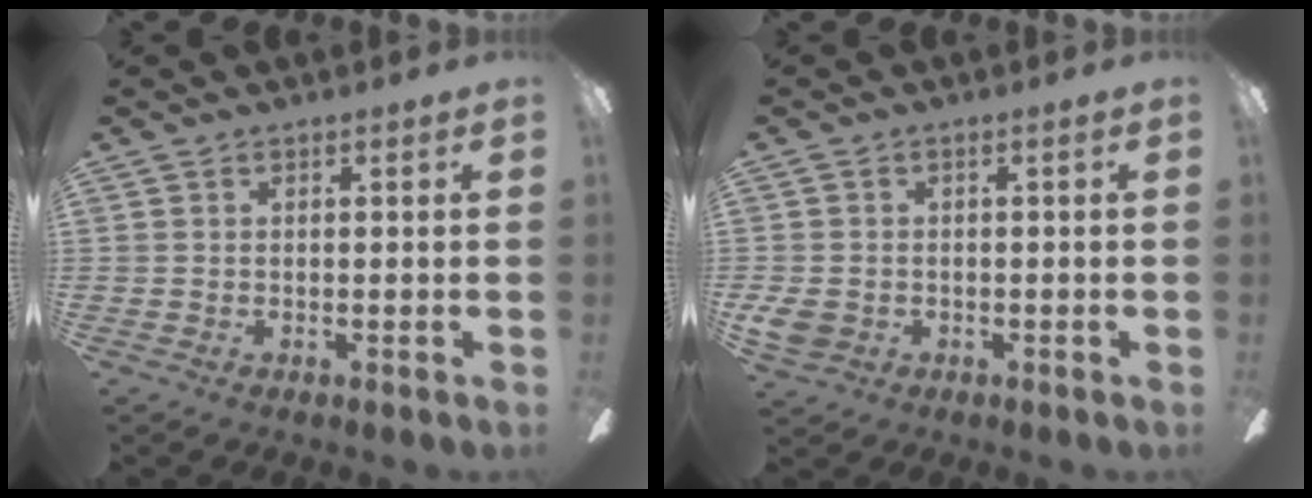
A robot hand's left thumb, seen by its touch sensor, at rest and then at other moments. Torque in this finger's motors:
{"motor_torque": [0.33, 0.33, 0.77, 0.19, 0.01]}